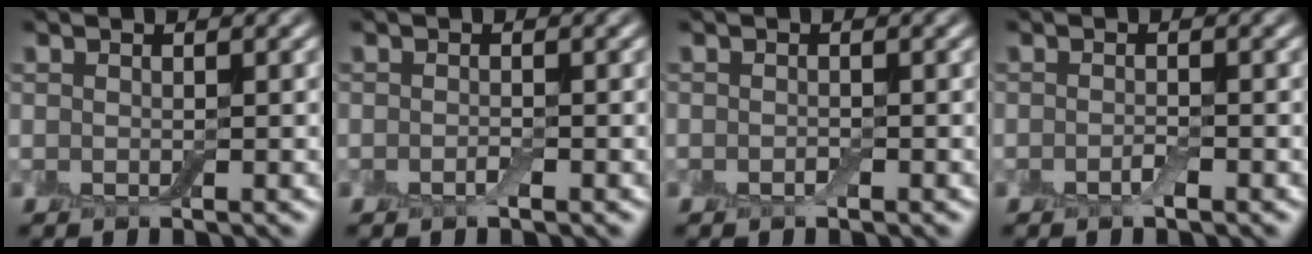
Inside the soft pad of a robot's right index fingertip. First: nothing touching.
{"total": 0.7, "force": [-0.4, 0.2, 0.5], "torque": [-0.011, 0.000, -0.006]}
{"total": 0.6, "force": [-0.3, 0.3, 0.4], "torque": [-0.006, 0.000, -0.005]}
{"total": 1.0, "force": [-0.6, 0.3, 0.7], "torque": [-0.016, -0.001, -0.011]}